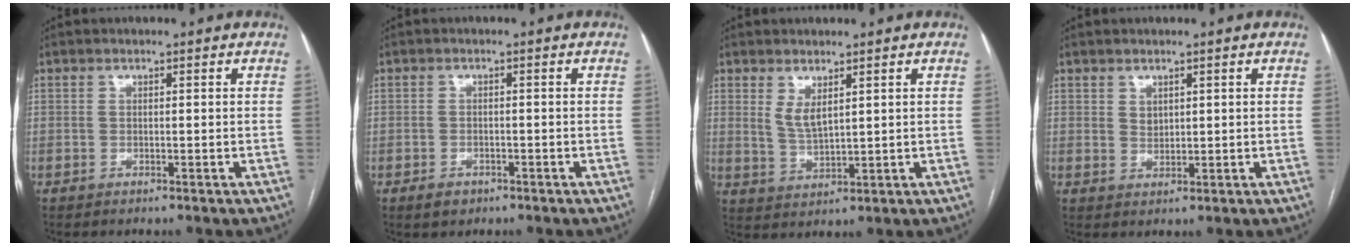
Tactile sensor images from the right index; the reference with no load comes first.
{"total": 2.4, "force": [-1.4, 1.6, 1.1], "torque": [-0.018, 0.001, -0.013]}
{"total": 3.6, "force": [1.9, 1.2, 2.8], "torque": [-0.059, -0.010, 0.047]}
{"total": 1.7, "force": [0.9, 1.2, 0.8], "torque": [-0.013, -0.005, 0.022]}